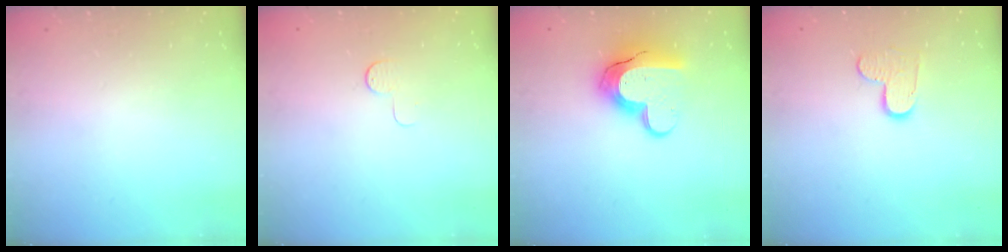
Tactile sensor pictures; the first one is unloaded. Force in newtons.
{"total": 4.0, "press": 4.0, "slide": 0.4}
{"total": 15.4, "press": 15.3, "slide": 1.1}
{"total": 8.3, "press": 8.3, "slide": 0.5}